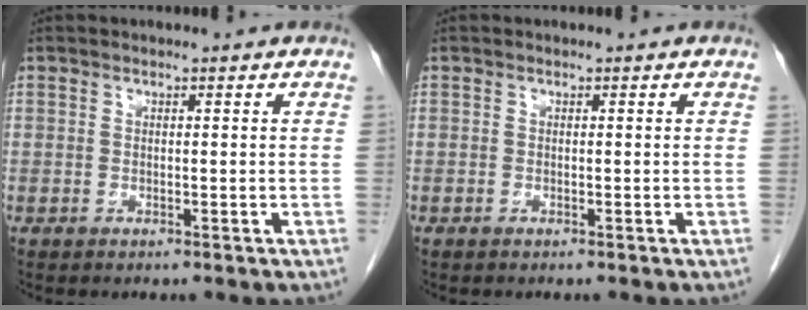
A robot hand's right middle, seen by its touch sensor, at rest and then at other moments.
{"total": 0.0}